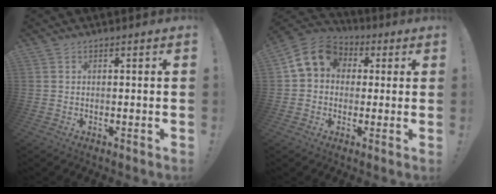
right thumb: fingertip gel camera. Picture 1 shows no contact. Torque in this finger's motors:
{"motor_torque": [1.39, 1.33, 0.42, -0.38, 0.03]}